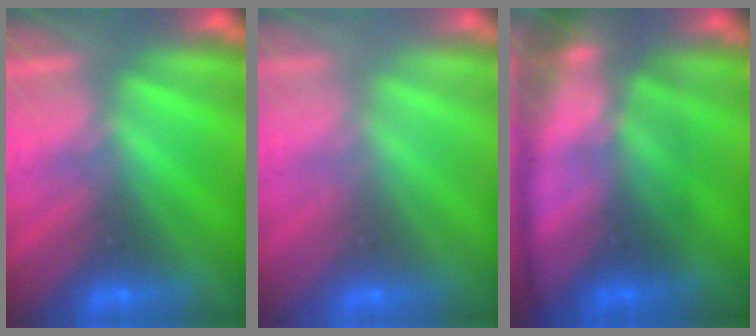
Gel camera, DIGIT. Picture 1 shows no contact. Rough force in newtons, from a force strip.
{"total": 2.8}
{"total": 7.5}